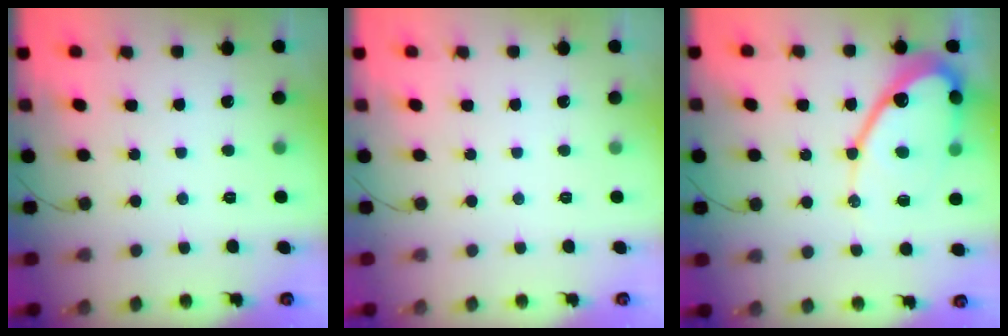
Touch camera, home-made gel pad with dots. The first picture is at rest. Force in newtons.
{"total": 0.0}
{"total": 16.4, "press": 16.3, "slide": 1.3}